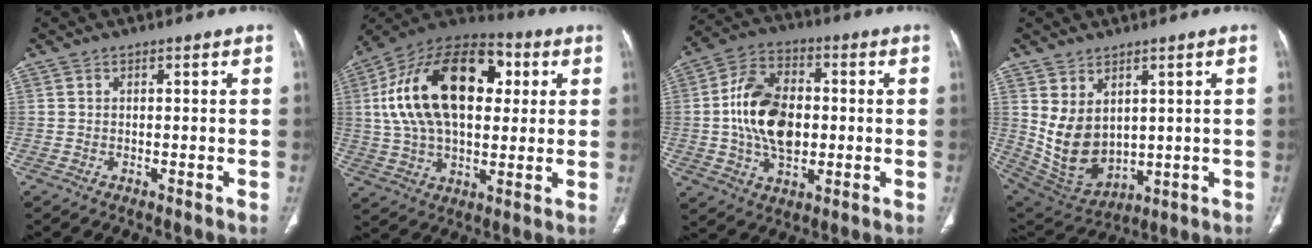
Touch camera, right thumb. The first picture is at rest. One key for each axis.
{"total": 26.0, "fx": 5.6, "fy": 15.1, "fz": 20.5, "tx": -0.350, "ty": 0.021, "tz": 0.090}
{"total": 15.5, "fx": -0.2, "fy": 9.9, "fz": 11.9, "tx": -0.200, "ty": 0.017, "tz": -0.001}
{"total": 11.2, "fx": 2.5, "fy": 7.8, "fz": 7.7, "tx": -0.124, "ty": -0.019, "tz": 0.084}